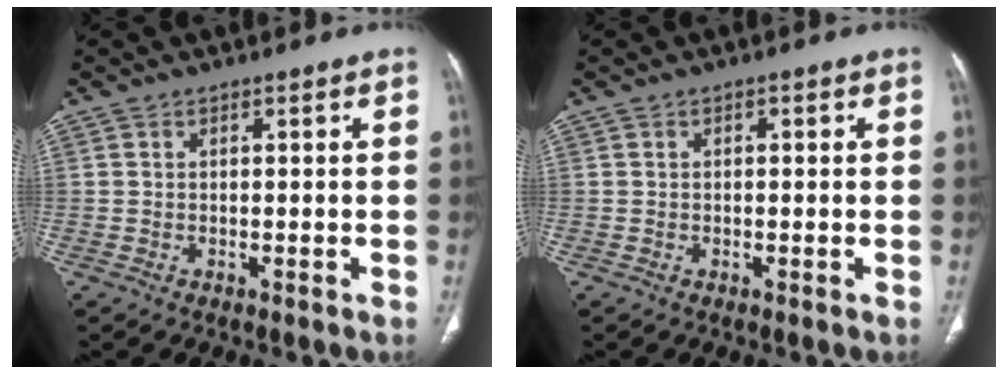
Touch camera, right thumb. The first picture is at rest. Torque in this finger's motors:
{"motor_torque": [-0.25, -0.48, -0.24, 0.05, 0.06]}